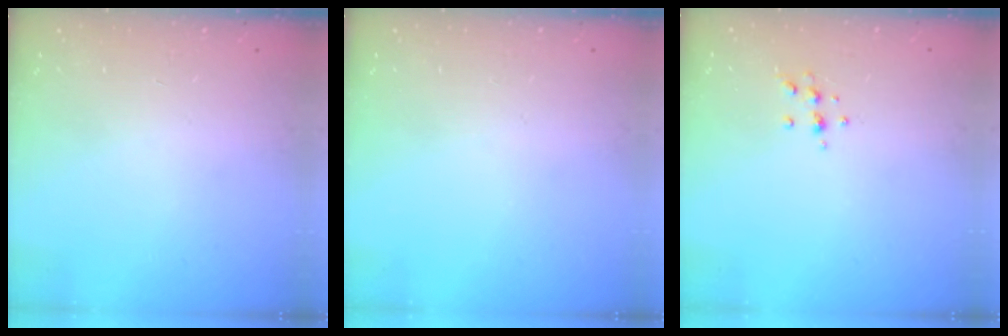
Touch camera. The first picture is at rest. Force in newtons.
{"total": 0.0}
{"total": 6.2, "press": 6.1, "slide": 0.8}